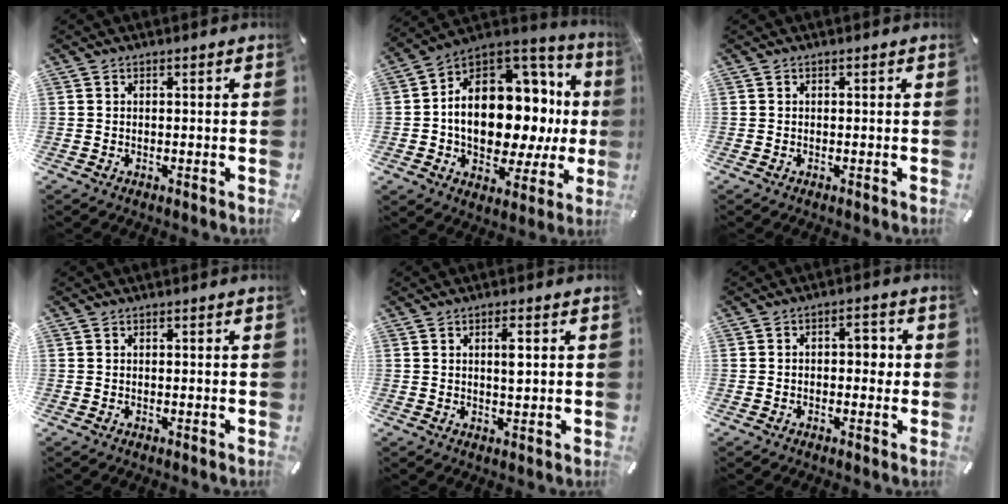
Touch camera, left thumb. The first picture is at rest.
{"total": 19.5, "force": [-0.2, 13.4, 14.1], "torque": [-0.219, -0.032, 0.000]}
{"total": 0.0}
{"total": 0.0}
{"total": 3.3, "force": [0.8, 1.0, 3.1], "torque": [-0.056, 0.002, 0.009]}
{"total": 4.3, "force": [-0.2, 2.6, 3.4], "torque": [-0.050, 0.007, -0.012]}